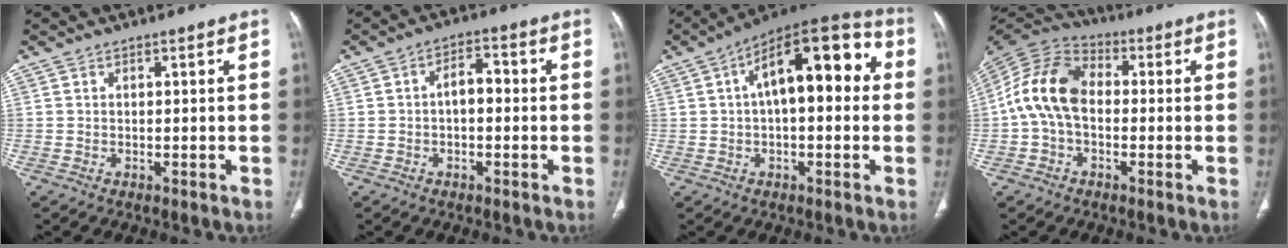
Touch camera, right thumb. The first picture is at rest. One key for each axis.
{"total": 4.7, "fx": -0.4, "fy": 2.6, "fz": 3.8, "tx": -0.051, "ty": 0.020, "tz": -0.014}
{"total": 17.9, "fx": 3.1, "fy": 8.0, "fz": 15.8, "tx": -0.209, "ty": 0.047, "tz": 0.036}
{"total": 12.6, "fx": -0.5, "fy": 8.6, "fz": 9.2, "tx": -0.170, "ty": 0.034, "tz": -0.023}